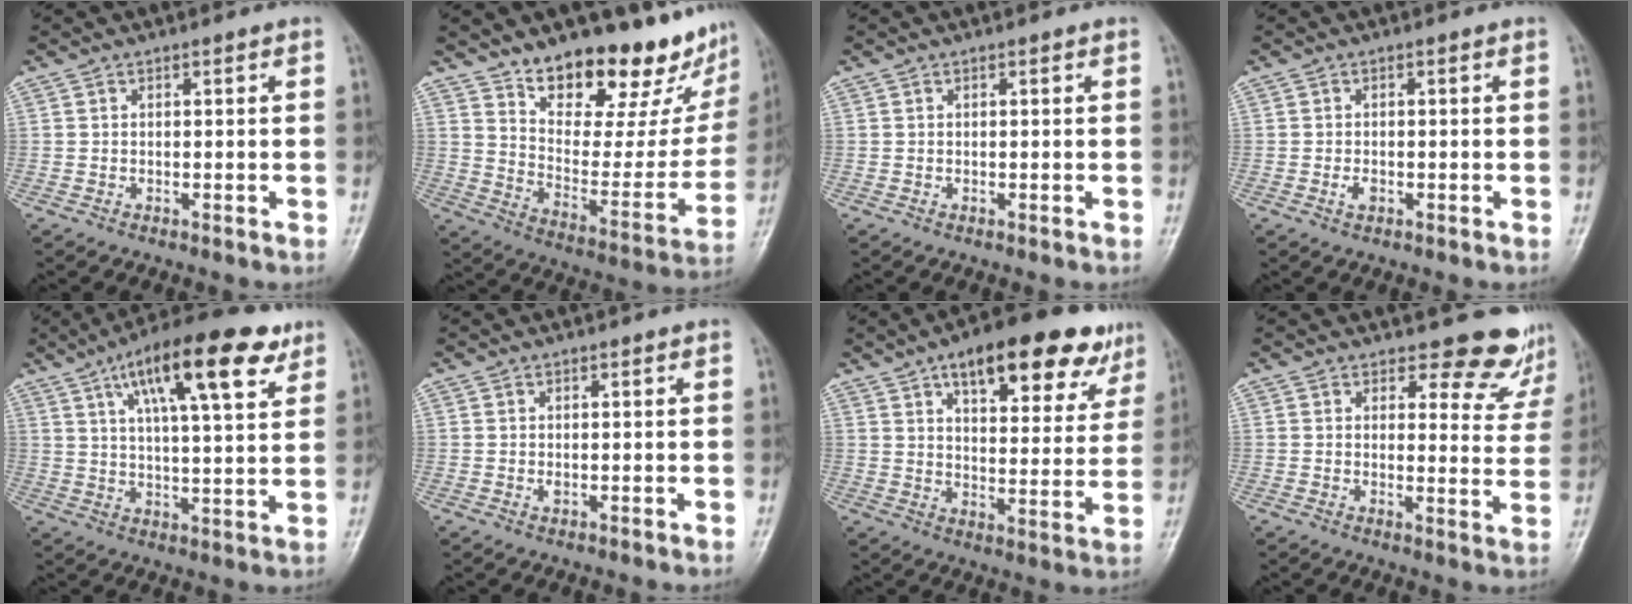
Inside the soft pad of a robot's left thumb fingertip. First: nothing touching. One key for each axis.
{"total": 23.9, "fx": 17.5, "fy": 9.2, "fz": 13.5, "tx": -0.149, "ty": -0.107, "tz": 0.256}
{"total": 0.0}
{"total": 1.5, "fx": -0.5, "fy": 0.9, "fz": 1.0, "tx": -0.019, "ty": 0.000, "tz": -0.010}
{"total": 18.0, "fx": 9.5, "fy": 5.4, "fz": 14.3, "tx": -0.203, "ty": -0.018, "tz": 0.147}
{"total": 0.9, "fx": 0.1, "fy": 0.6, "fz": 0.7, "tx": -0.009, "ty": -0.001, "tz": 0.003}
{"total": 20.5, "fx": 12.2, "fy": 8.3, "fz": 14.2, "tx": -0.153, "ty": -0.023, "tz": 0.175}
{"total": 10.4, "fx": 9.5, "fy": 3.9, "fz": 1.5, "tx": 0.028, "ty": -0.077, "tz": 0.087}